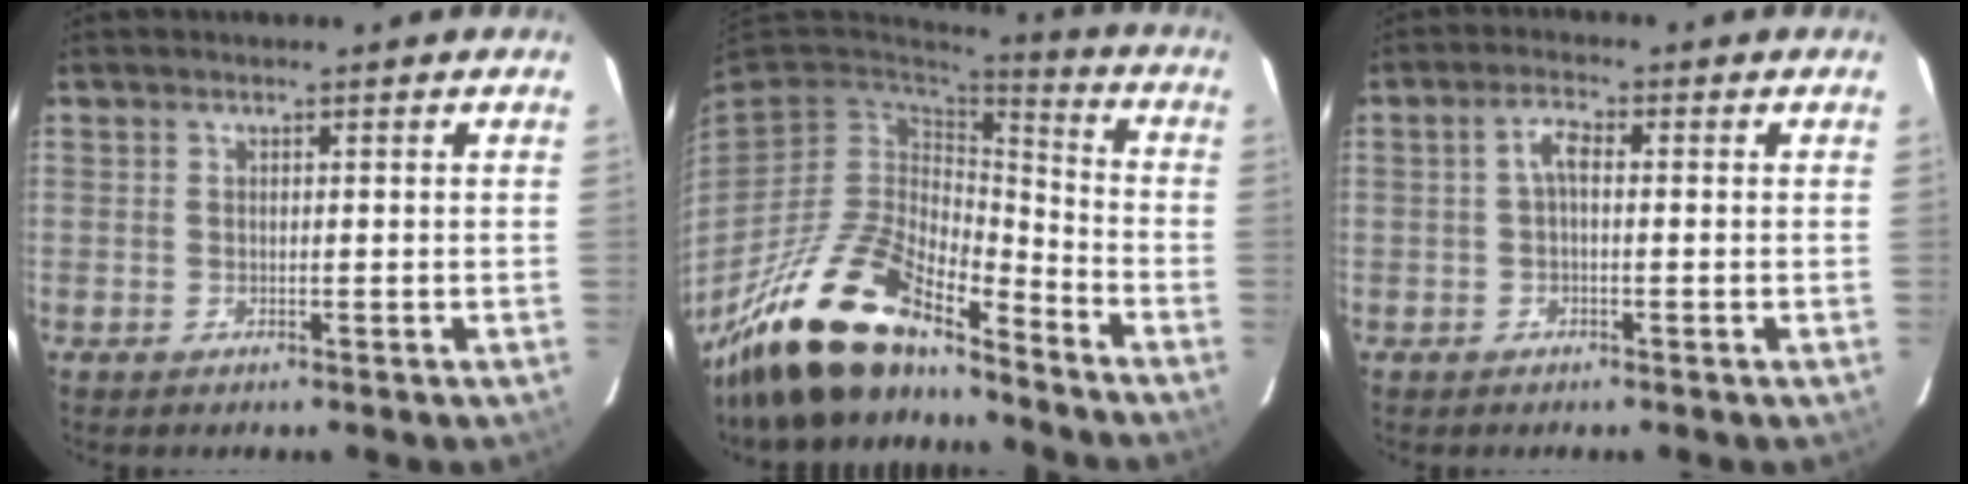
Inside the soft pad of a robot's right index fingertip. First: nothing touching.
{"total": 20.5, "force": [-16.0, 6.6, 10.9], "torque": [-0.234, -0.024, -0.295]}
{"total": 2.6, "force": [-0.2, 1.1, 2.4], "torque": [-0.050, 0.011, -0.003]}